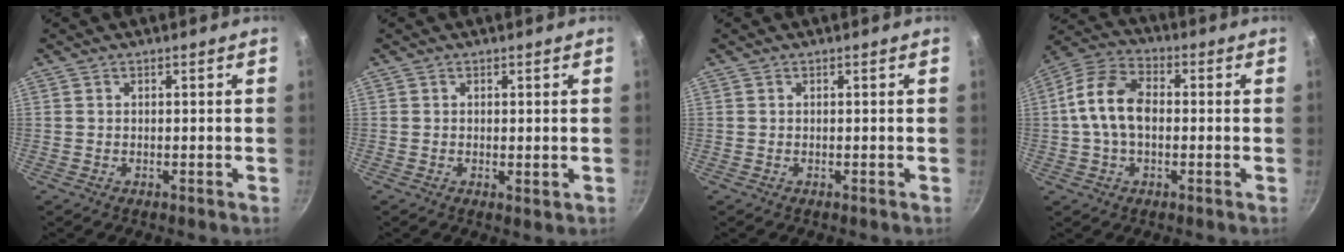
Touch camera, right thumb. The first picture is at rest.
{"total": 1.1, "force": [0.3, 0.6, 0.9], "torque": [-0.014, -0.006, 0.003]}
{"total": 0.0}
{"total": 11.8, "force": [0.2, 7.5, 9.1], "torque": [-0.162, 0.032, -0.013]}